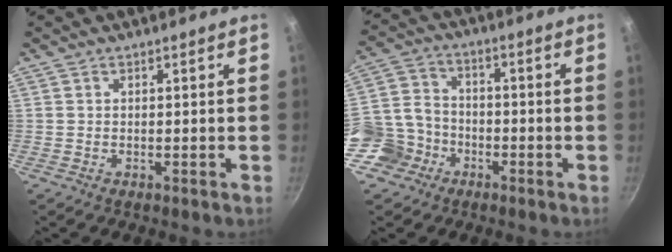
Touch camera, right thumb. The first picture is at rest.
{"total": 9.7, "force": [-4.8, 8.0, 2.8], "torque": [-0.025, 0.048, -0.102]}